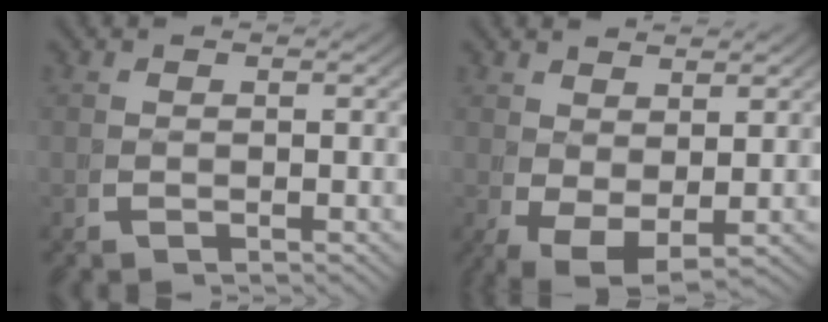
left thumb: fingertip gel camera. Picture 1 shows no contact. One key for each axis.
{"total": 4.9, "fx": -1.2, "fy": 3.3, "fz": 3.4, "tx": -0.077, "ty": -0.040, "tz": 0.009}